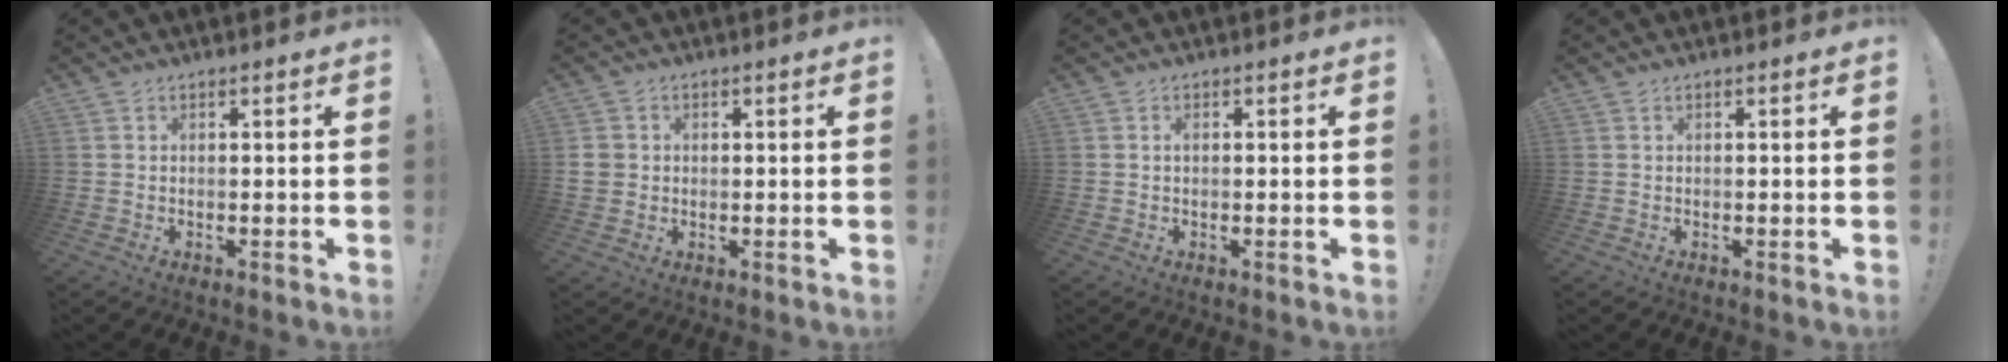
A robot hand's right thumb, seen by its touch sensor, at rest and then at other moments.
{"total": 3.8, "force": [0.6, 3.5, 1.3], "torque": [-0.011, 0.002, 0.014]}
{"total": 0.8, "force": [0.1, 0.4, 0.7], "torque": [-0.018, 0.006, 0.002]}
{"total": 0.0}